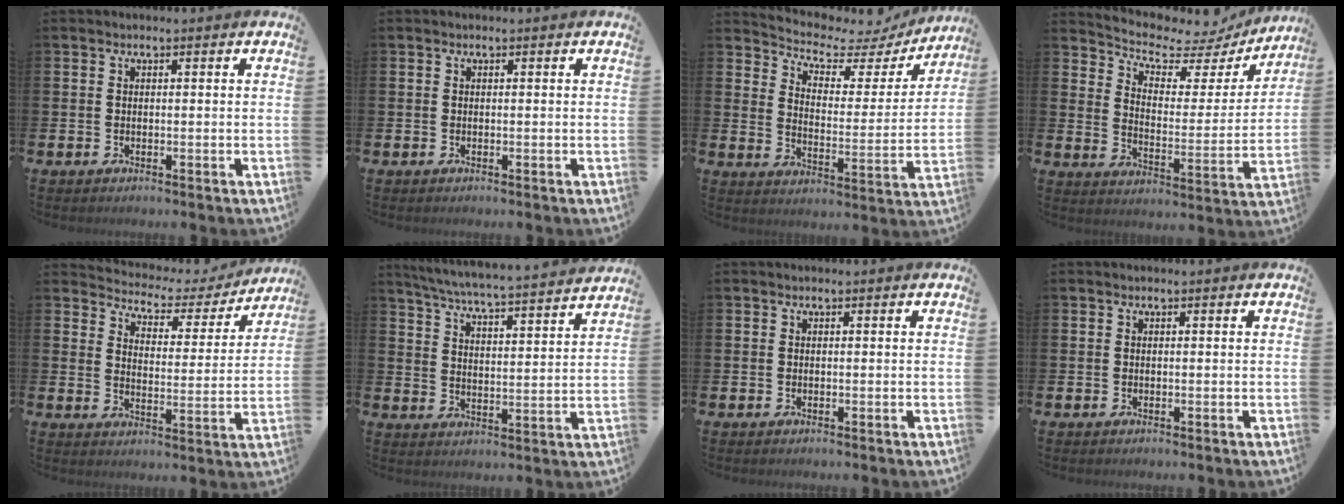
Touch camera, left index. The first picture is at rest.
{"total": 0.0}
{"total": 5.5, "force": [5.0, 2.0, 1.2], "torque": [-0.050, -0.045, 0.078]}
{"total": 6.5, "force": [6.0, 2.2, 1.6], "torque": [-0.063, -0.054, 0.096]}
{"total": 3.7, "force": [3.3, 1.6, 0.3], "torque": [-0.035, -0.030, 0.048]}
{"total": 6.3, "force": [6.1, -0.2, 1.6], "torque": [-0.056, -0.049, 0.104]}
{"total": 0.0}
{"total": 0.0}